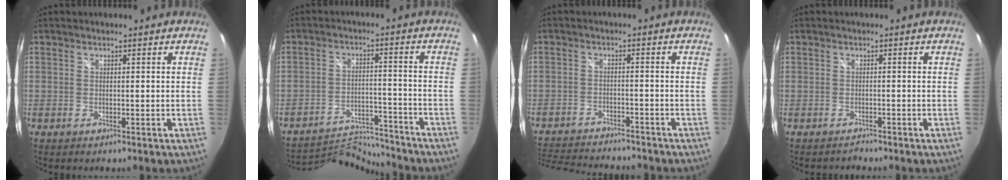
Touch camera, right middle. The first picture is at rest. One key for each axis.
{"total": 10.2, "fx": -10.2, "fy": -0.8, "fz": 0.3, "tx": -0.029, "ty": 0.007, "tz": -0.169}
{"total": 13.8, "fx": -12.4, "fy": 3.1, "fz": 5.3, "tx": -0.124, "ty": -0.014, "tz": -0.189}
{"total": 0.9, "fx": -0.5, "fy": -0.5, "fz": -0.5, "tx": 0.011, "ty": 0.001, "tz": -0.012}